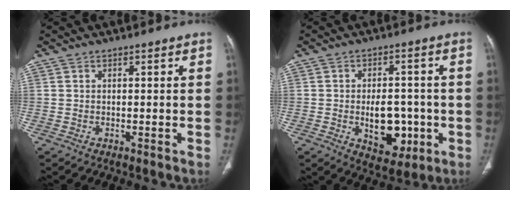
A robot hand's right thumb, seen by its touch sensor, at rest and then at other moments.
{"total": 10.3, "force": [-2.1, 6.4, 7.9], "torque": [-0.081, 0.010, -0.015]}